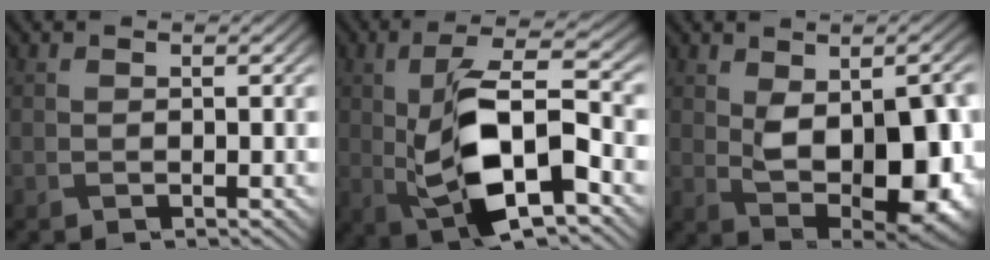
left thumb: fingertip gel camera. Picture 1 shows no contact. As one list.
[{"total": 11.7, "force": [-2.3, 4.6, 10.5], "torque": [-0.201, 0.007, -0.043]}, {"total": 13.0, "force": [-1.3, 6.8, 11.0], "torque": [-0.163, -0.015, -0.008]}]